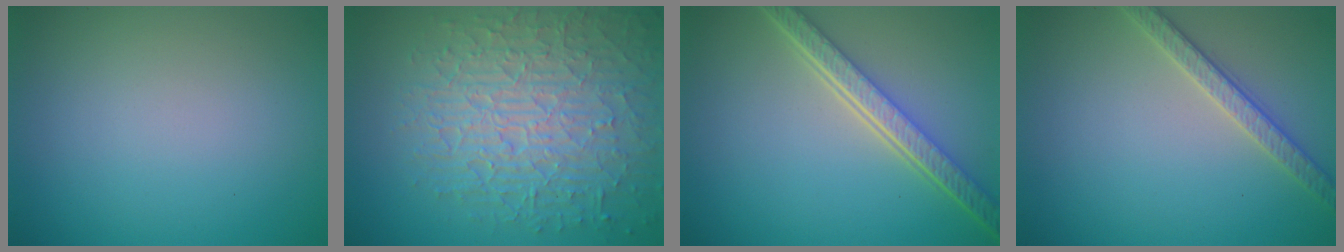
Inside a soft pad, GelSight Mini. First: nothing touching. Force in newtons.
{"total": 9.4, "press": 6.3, "slide": 7.0}
{"total": 5.6, "press": 4.1, "slide": 3.8}
{"total": 2.6, "press": 2.5, "slide": 0.5}